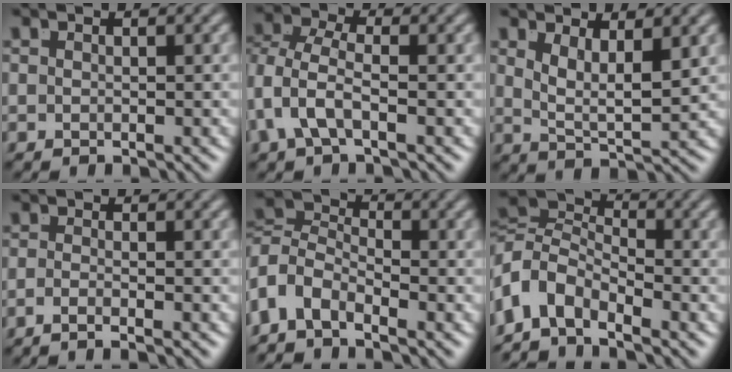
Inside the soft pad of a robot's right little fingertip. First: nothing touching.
{"total": 4.0, "force": [-0.5, 2.8, 2.9], "torque": [-0.084, -0.029, 0.000]}
{"total": 3.7, "force": [1.3, 1.5, 3.1], "torque": [-0.061, -0.014, 0.023]}
{"total": 2.1, "force": [-1.6, -0.8, 1.1], "torque": [-0.014, -0.004, -0.029]}
{"total": 7.6, "force": [-1.5, 6.8, 3.1], "torque": [-0.089, -0.026, -0.036]}
{"total": 8.6, "force": [-1.1, 7.0, 4.8], "torque": [-0.106, -0.024, -0.024]}